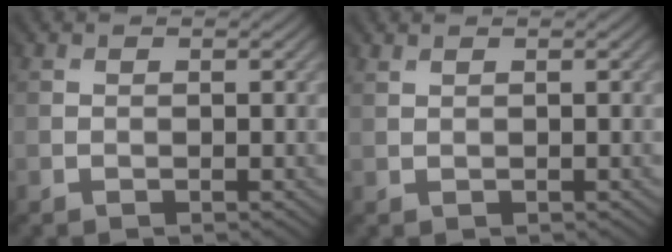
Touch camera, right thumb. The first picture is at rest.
{"total": 0.9, "force": [0.9, 0.1, 0.0], "torque": [-0.002, 0.003, 0.020]}